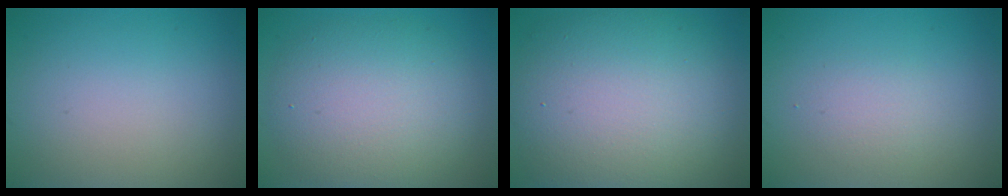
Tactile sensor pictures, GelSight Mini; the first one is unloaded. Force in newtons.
{"total": 7.8, "press": 7.8, "slide": 0.1}
{"total": 12.4, "press": 12.3, "slide": 1.4}
{"total": 1.6, "press": 1.6, "slide": 0.1}